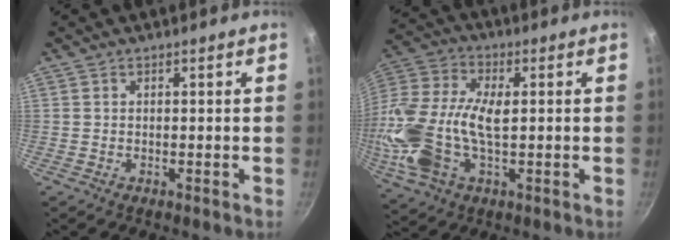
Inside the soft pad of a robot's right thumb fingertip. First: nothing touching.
{"total": 19.4, "force": [-0.6, 10.8, 16.1], "torque": [-0.332, 0.019, -0.020]}